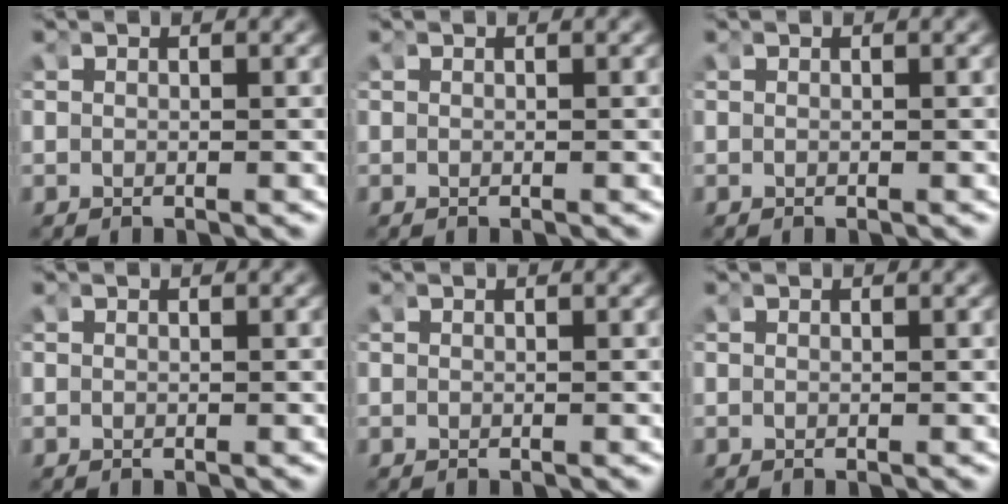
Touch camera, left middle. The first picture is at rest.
{"total": 0.0}
{"total": 0.0}
{"total": 0.0}
{"total": 0.0}
{"total": 0.0}